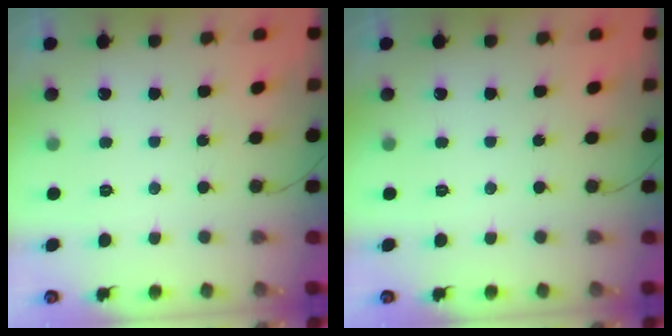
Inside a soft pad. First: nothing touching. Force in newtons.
{"total": 0.0}